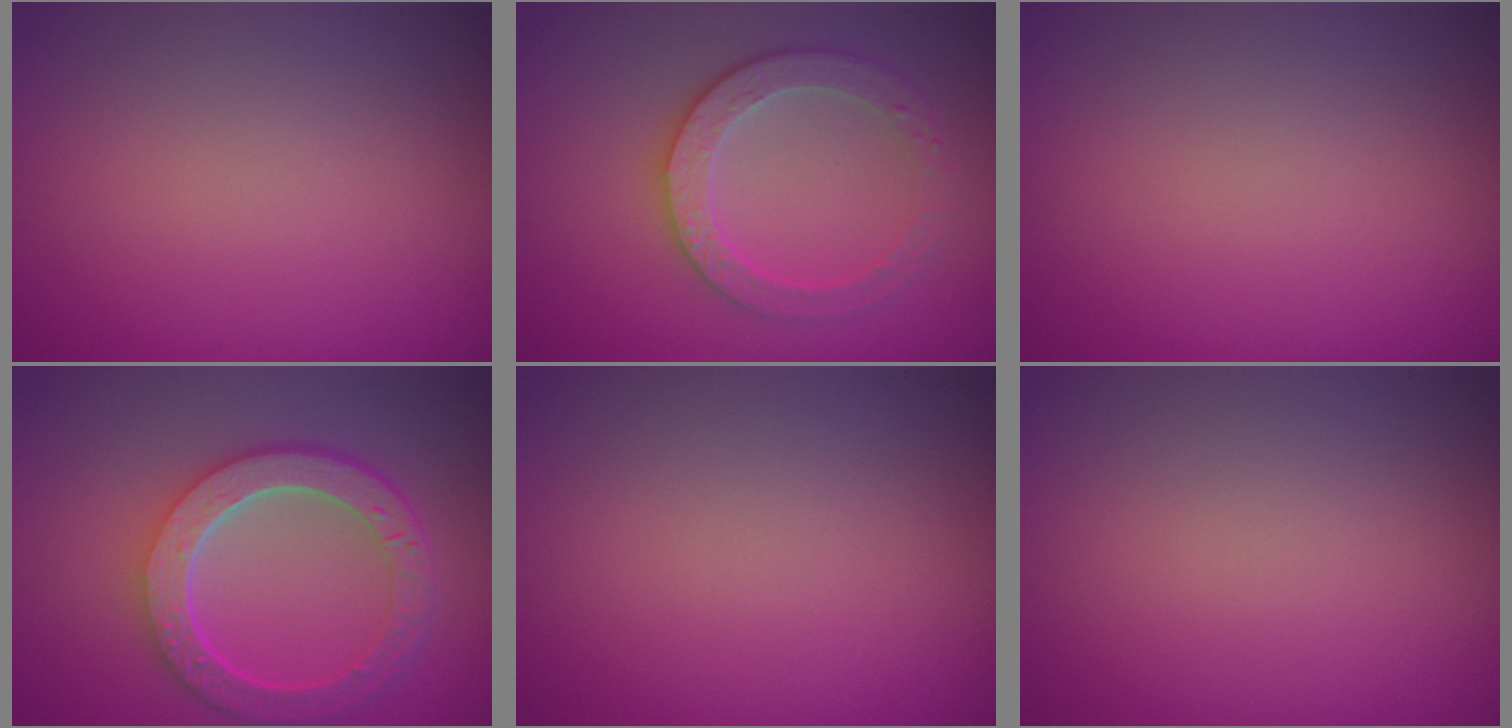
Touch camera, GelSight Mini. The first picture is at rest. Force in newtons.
{"total": 3.3, "press": 3.3, "slide": 0.6}
{"total": 0.0}
{"total": 6.6, "press": 4.9, "slide": 4.4}
{"total": 0.0}
{"total": 0.0}